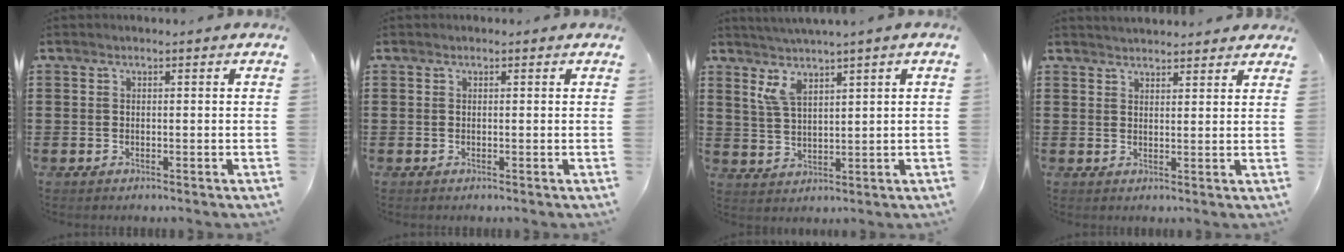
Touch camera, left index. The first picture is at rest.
{"total": 0.0}
{"total": 4.6, "force": [2.8, 0.9, 3.5], "torque": [-0.077, -0.001, 0.051]}
{"total": 2.3, "force": [2.3, 0.2, 0.1], "torque": [-0.006, -0.001, 0.044]}